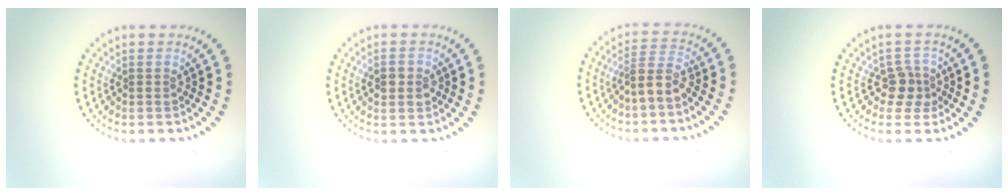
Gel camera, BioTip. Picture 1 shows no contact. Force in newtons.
{"total": 1.9, "press": 1.9, "slide": 0.2}
{"total": 2.6, "press": 2.1, "slide": 1.7}
{"total": 2.2, "press": 1.8, "slide": 1.3}